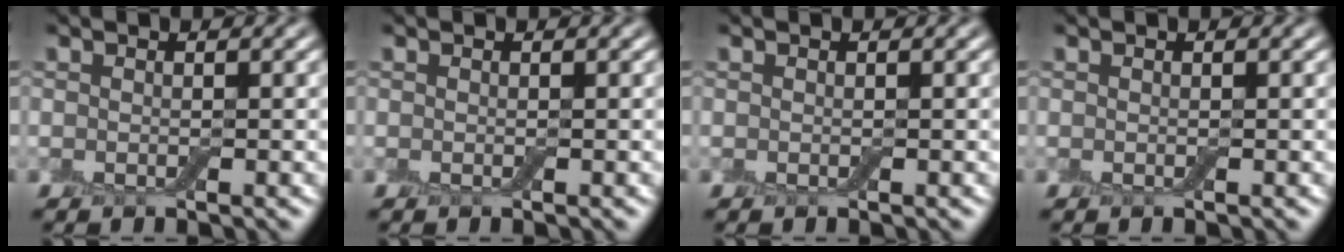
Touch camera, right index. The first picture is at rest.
{"total": 0.0}
{"total": 0.0}
{"total": 0.0}